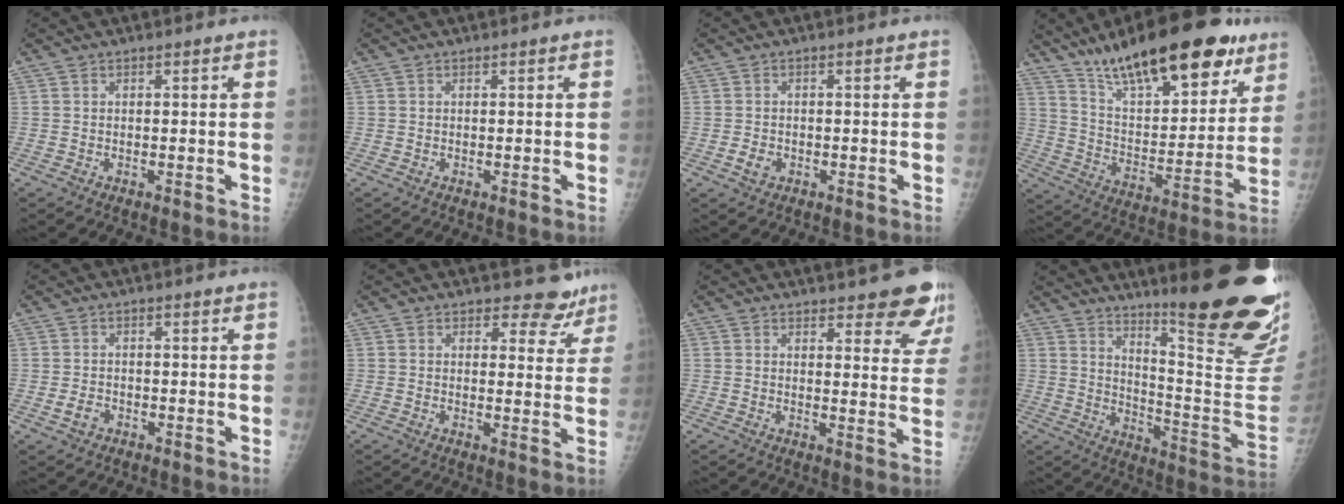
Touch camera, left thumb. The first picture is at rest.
{"total": 0.0}
{"total": 2.3, "force": [-0.8, 1.8, 1.3], "torque": [-0.020, 0.001, -0.011]}
{"total": 26.1, "force": [17.5, 9.0, 17.1], "torque": [-0.231, -0.055, 0.282]}
{"total": 2.3, "force": [-0.9, 1.7, 1.2], "torque": [-0.020, 0.003, -0.015]}
{"total": 5.9, "force": [5.1, 2.9, 0.7], "torque": [0.026, -0.035, 0.050]}
{"total": 9.5, "force": [7.6, 2.9, 4.9], "torque": [-0.022, -0.043, 0.077]}
{"total": 27.0, "force": [18.1, 3.8, 19.7], "torque": [-0.232, -0.136, 0.253]}